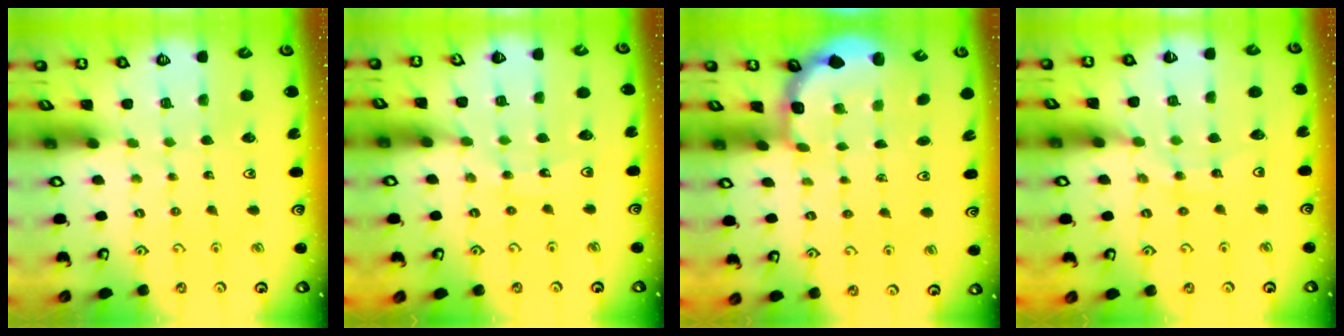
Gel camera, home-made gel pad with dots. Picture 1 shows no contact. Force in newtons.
{"total": 12.1, "press": 11.9, "slide": 2.2}
{"total": 2.7, "press": 2.4, "slide": 1.4}
{"total": 11.0, "press": 11.0, "slide": 1.4}